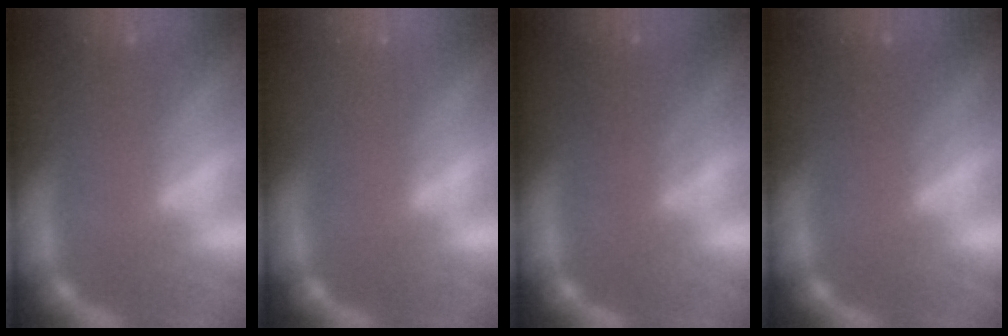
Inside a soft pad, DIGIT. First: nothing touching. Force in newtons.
{"total": 0.0}
{"total": 3.0}
{"total": 2.0}